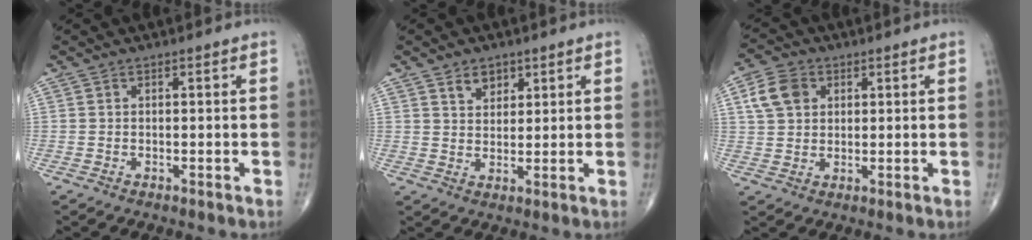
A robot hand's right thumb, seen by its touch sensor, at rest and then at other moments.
{"total": 4.1, "force": [2.5, 2.7, 1.8], "torque": [-0.010, -0.018, 0.046]}
{"total": 7.0, "force": [2.3, 5.3, 3.9], "torque": [-0.060, 0.003, 0.042]}